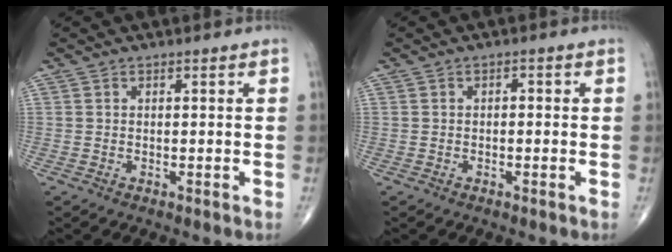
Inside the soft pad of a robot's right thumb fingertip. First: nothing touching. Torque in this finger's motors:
{"motor_torque": [-0.43, -0.13, 0.09, 0.26, 0.03]}